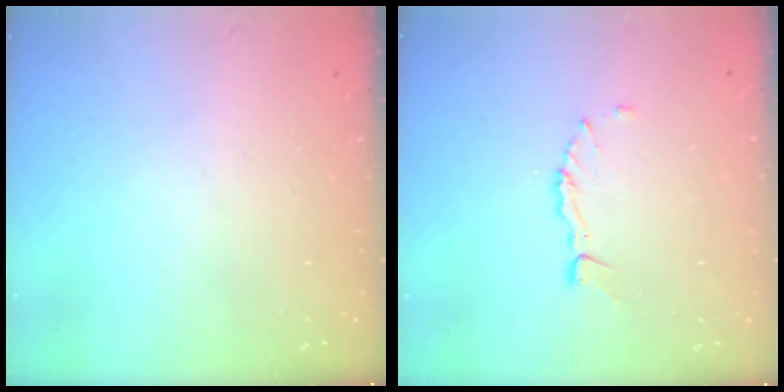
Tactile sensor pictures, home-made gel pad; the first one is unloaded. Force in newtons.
{"total": 4.2, "press": 4.2, "slide": 0.1}